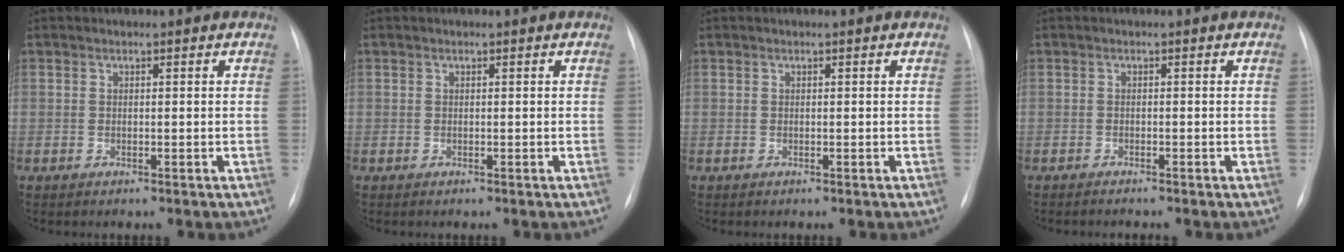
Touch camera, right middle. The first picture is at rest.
{"total": 0.0}
{"total": 0.0}
{"total": 1.4, "force": [-1.3, -0.1, 0.5], "torque": [-0.008, -0.003, -0.016]}